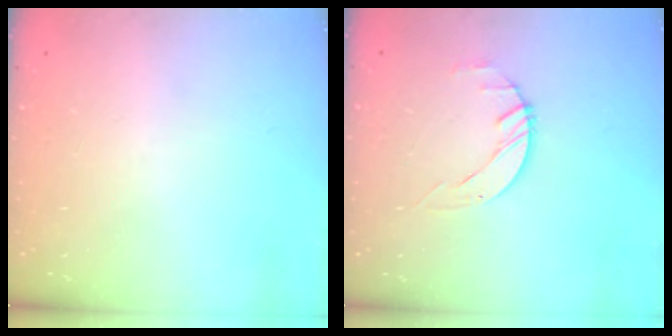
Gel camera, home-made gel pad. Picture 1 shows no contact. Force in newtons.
{"total": 1.4, "press": 1.4, "slide": 0.2}